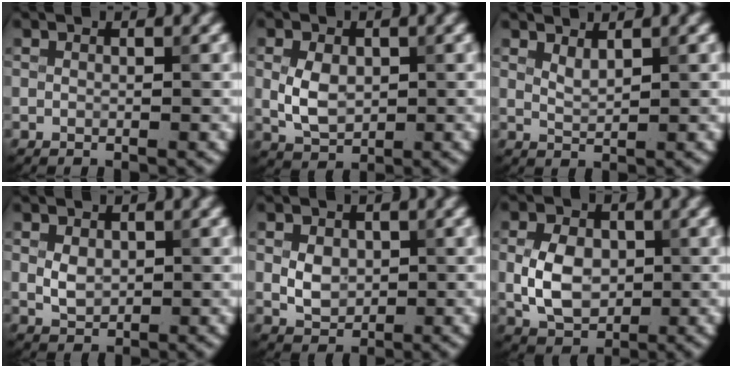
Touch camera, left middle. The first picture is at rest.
{"total": 3.4, "force": [0.1, 2.4, 2.4], "torque": [-0.052, -0.001, 0.003]}
{"total": 1.2, "force": [1.0, 0.3, 0.6], "torque": [-0.015, -0.003, 0.022]}
{"total": 2.0, "force": [0.3, 1.5, 1.3], "torque": [-0.024, -0.001, 0.008]}
{"total": 2.7, "force": [0.2, 2.1, 1.7], "torque": [-0.031, -0.002, 0.003]}
{"total": 4.9, "force": [-0.2, 3.5, 3.4], "torque": [-0.068, 0.000, -0.003]}